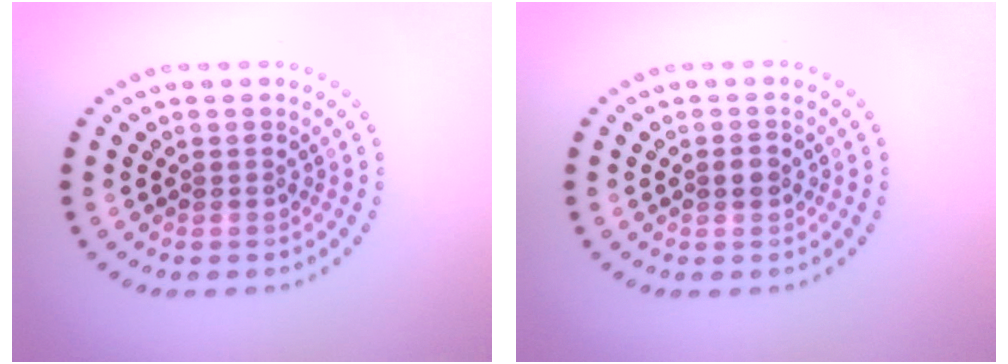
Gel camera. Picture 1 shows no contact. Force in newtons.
{"total": 1.2, "press": 1.2, "slide": 0.1}